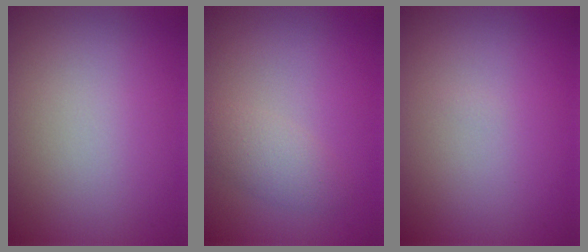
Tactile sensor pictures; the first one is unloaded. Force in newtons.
{"total": 2.2, "press": 2.2, "slide": 0.1}
{"total": 0.0}